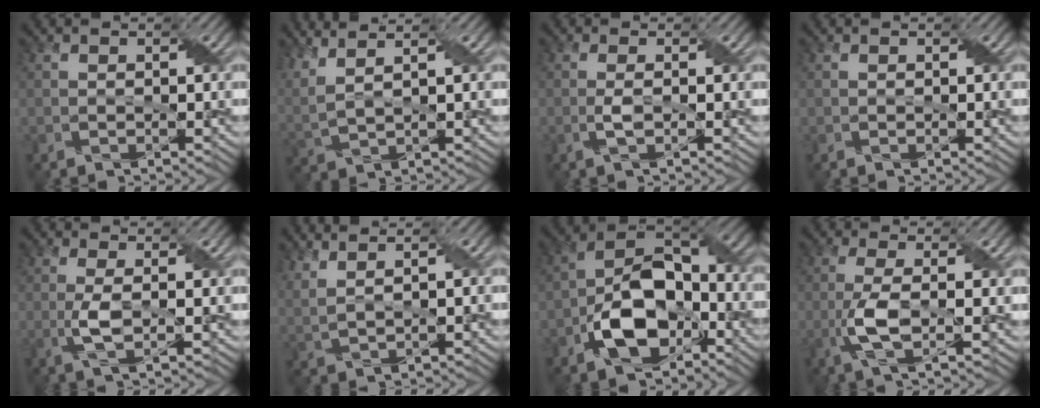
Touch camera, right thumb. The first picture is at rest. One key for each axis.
{"total": 6.7, "fx": 4.3, "fy": 2.1, "fz": 4.7, "tx": -0.129, "ty": 0.023, "tz": 0.076}
{"total": 1.7, "fx": -0.3, "fy": 0.2, "fz": 1.7, "tx": -0.040, "ty": 0.005, "tz": -0.009}
{"total": 0.0}
{"total": 3.4, "fx": -0.2, "fy": 0.8, "fz": 3.3, "tx": -0.081, "ty": 0.003, "tz": -0.006}
{"total": 4.8, "fx": 3.5, "fy": 1.4, "fz": 3.0, "tx": -0.069, "ty": 0.017, "tz": 0.052}
{"total": 12.4, "fx": -4.7, "fy": 7.4, "fz": 8.7, "tx": -0.167, "ty": -0.003, "tz": -0.099}
{"total": 5.2, "fx": -0.9, "fy": 1.3, "fz": 5.0, "tx": -0.117, "ty": 0.006, "tz": -0.024}